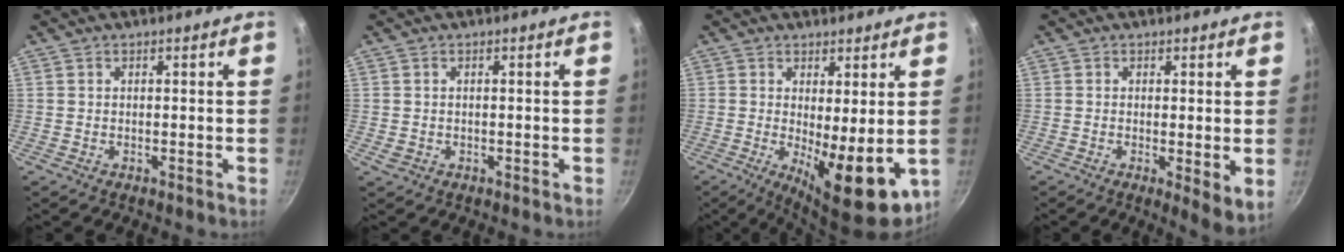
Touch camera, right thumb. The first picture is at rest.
{"total": 1.1, "force": [-0.2, 0.9, 0.6], "torque": [-0.009, 0.001, 0.000]}
{"total": 11.0, "force": [-0.6, 3.5, 10.4], "torque": [-0.136, -0.015, 0.003]}
{"total": 5.3, "force": [-0.3, 1.4, 5.1], "torque": [-0.070, -0.022, -0.004]}